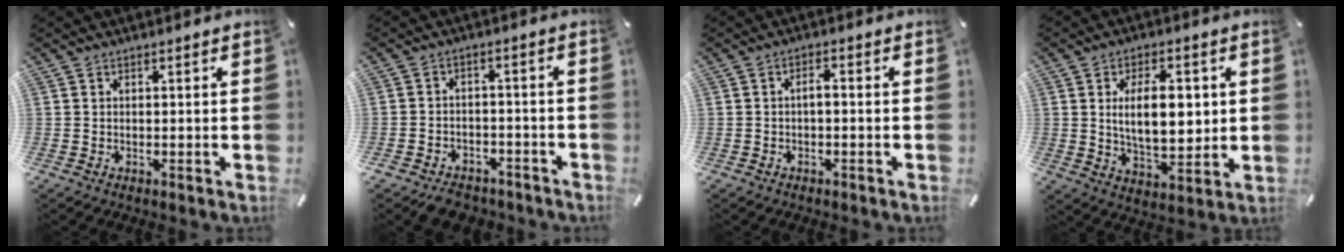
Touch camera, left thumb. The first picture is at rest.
{"total": 5.2, "force": [-4.0, 3.0, 1.0], "torque": [-0.018, 0.024, -0.077]}
{"total": 2.1, "force": [-0.7, 0.7, 1.8], "torque": [-0.034, 0.007, -0.016]}
{"total": 12.6, "force": [1.9, 6.9, 10.4], "torque": [-0.170, -0.003, 0.029]}